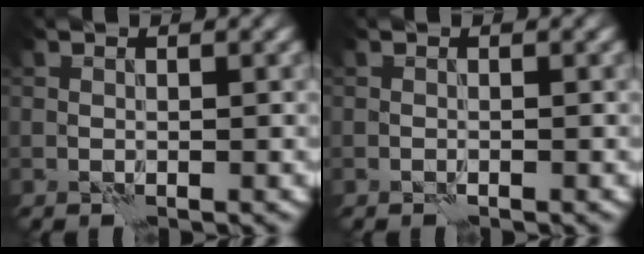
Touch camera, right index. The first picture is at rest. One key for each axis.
{"total": 0.0}